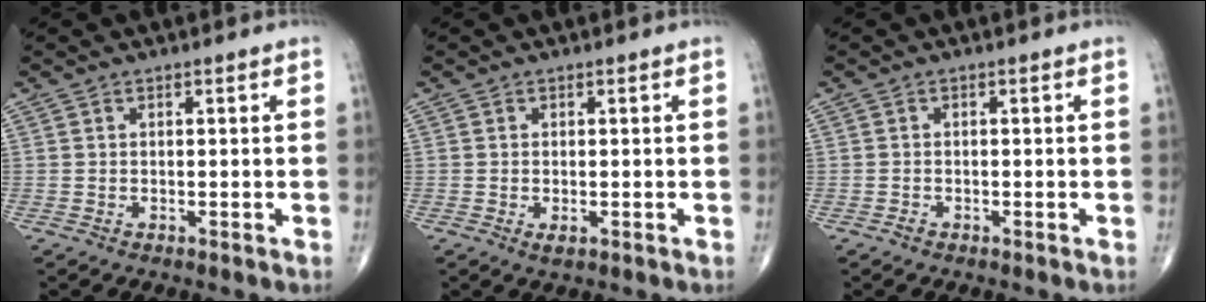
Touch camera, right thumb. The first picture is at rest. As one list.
[{"total": 1.3, "force": [-0.4, 0.6, 1.1], "torque": [-0.020, -0.004, -0.006]}, {"total": 0.7, "force": [-0.5, 0.4, 0.2], "torque": [-0.003, 0.001, -0.013]}]